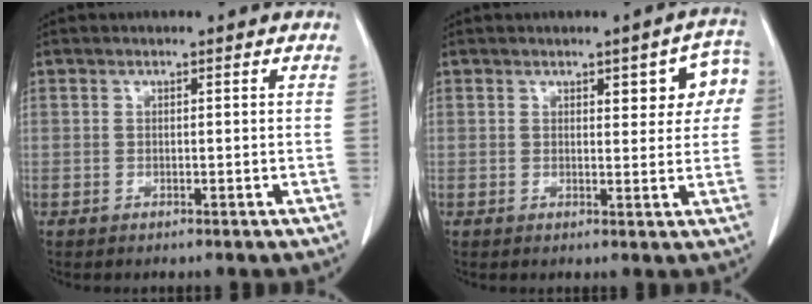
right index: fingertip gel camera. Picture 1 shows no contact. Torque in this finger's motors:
{"motor_torque": [0.52, 0.14, 0.10, 0.03]}